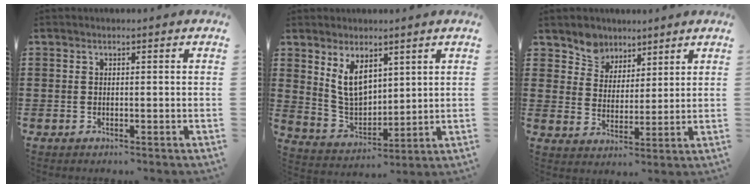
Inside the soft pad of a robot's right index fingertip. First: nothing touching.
{"total": 7.5, "force": [3.4, 4.4, 5.0], "torque": [-0.112, -0.003, 0.062]}
{"total": 5.6, "force": [4.4, 3.5, -0.4], "torque": [-0.027, -0.013, 0.082]}